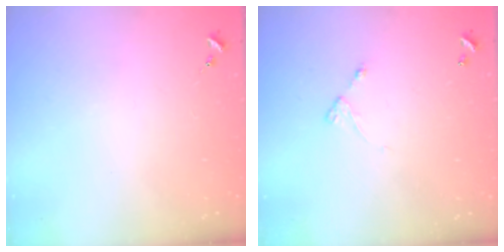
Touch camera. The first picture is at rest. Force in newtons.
{"total": 4.0, "press": 4.0, "slide": 0.3}